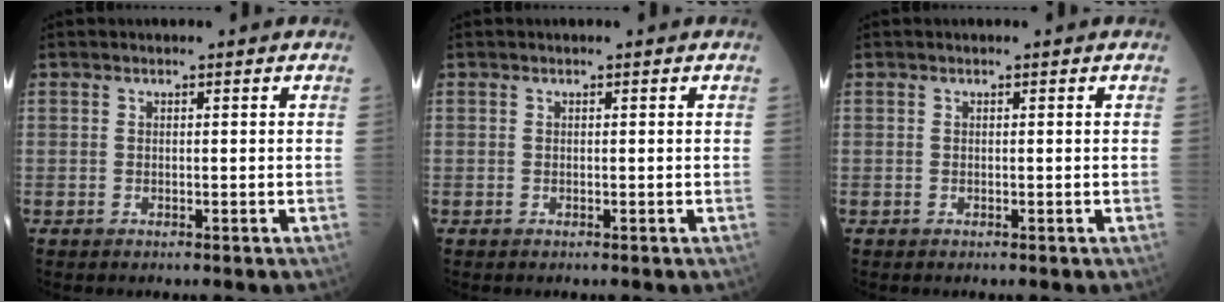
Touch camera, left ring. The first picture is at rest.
{"total": 0.0}
{"total": 0.0}